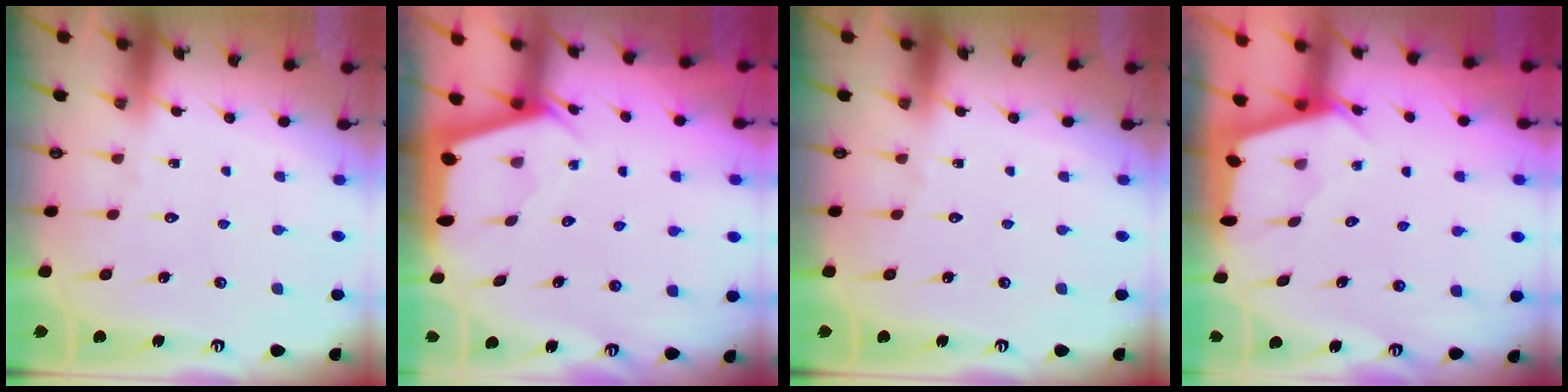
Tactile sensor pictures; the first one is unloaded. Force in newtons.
{"total": 2.5, "press": 2.5, "slide": 0.3}
{"total": 0.0}
{"total": 2.5, "press": 2.5, "slide": 0.3}